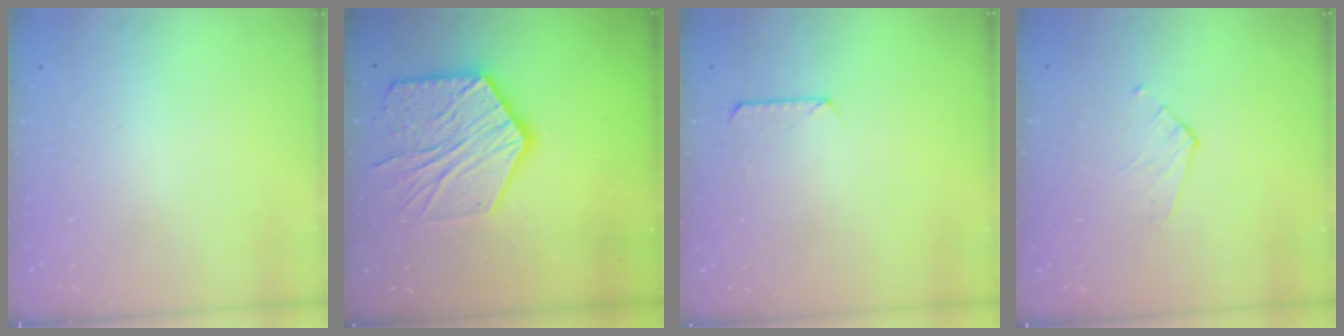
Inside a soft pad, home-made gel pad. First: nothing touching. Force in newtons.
{"total": 19.6, "press": 19.5, "slide": 1.6}
{"total": 7.6, "press": 7.5, "slide": 0.8}
{"total": 3.6, "press": 3.6, "slide": 0.3}